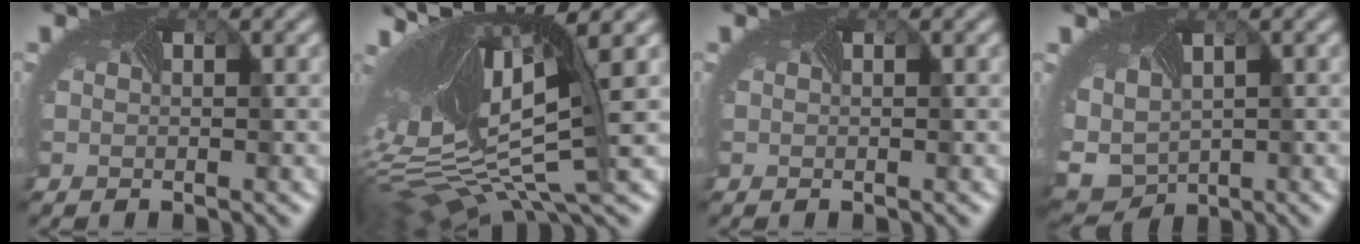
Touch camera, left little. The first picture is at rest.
{"total": 16.7, "force": [2.8, 6.8, 15.0], "torque": [-0.274, -0.009, 0.063]}
{"total": 0.0}
{"total": 5.5, "force": [2.2, 4.1, 2.9], "torque": [-0.089, 0.004, 0.063]}